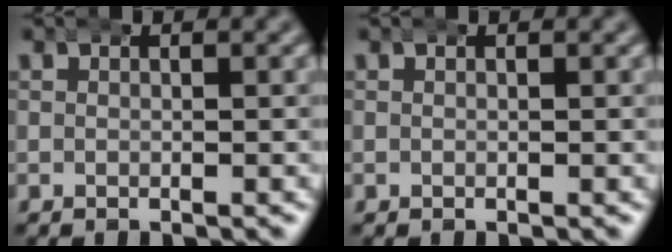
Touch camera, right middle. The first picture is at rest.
{"total": 0.0}